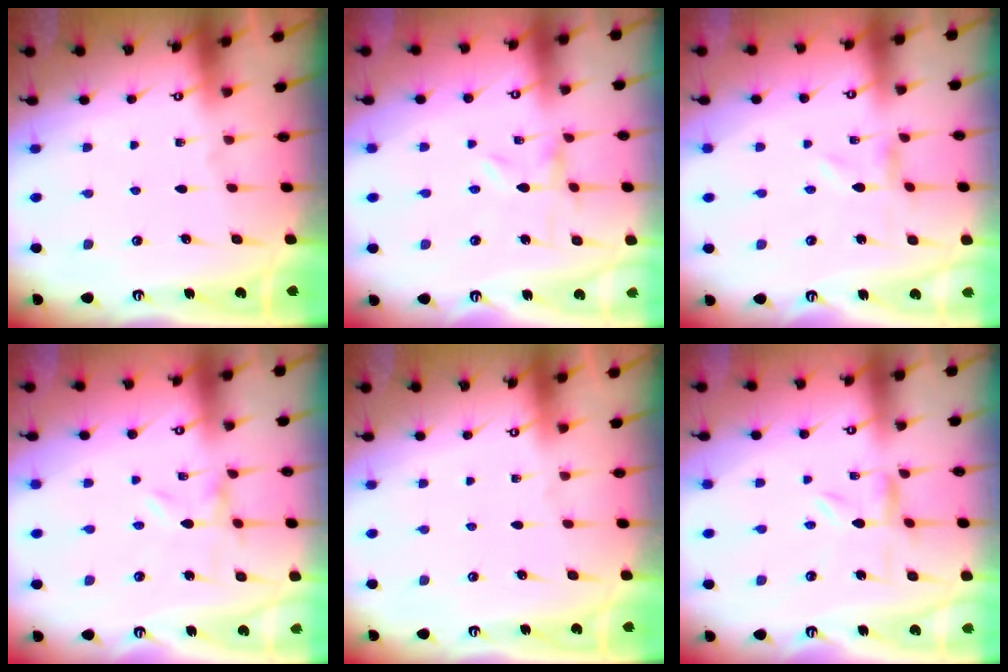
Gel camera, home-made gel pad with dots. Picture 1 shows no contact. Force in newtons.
{"total": 0.0}
{"total": 0.0}
{"total": 0.0}
{"total": 0.0}
{"total": 1.8, "press": 1.8, "slide": 0.3}